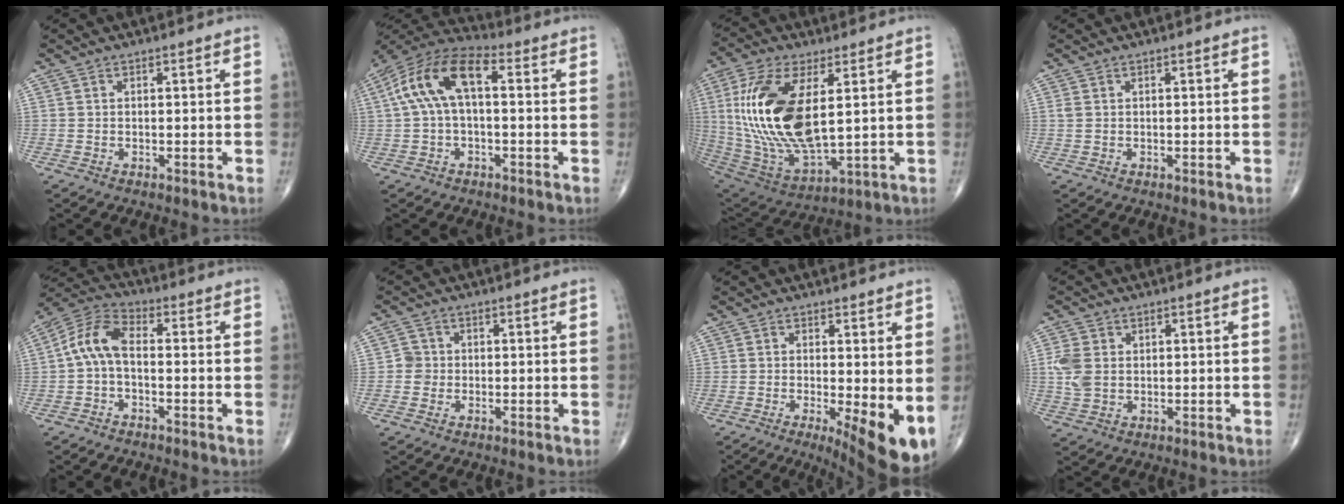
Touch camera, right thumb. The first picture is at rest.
{"total": 12.8, "force": [1.7, 6.2, 11.1], "torque": [-0.222, 0.045, 0.023]}
{"total": 22.4, "force": [3.7, 10.1, 19.7], "torque": [-0.408, -0.025, 0.079]}
{"total": 0.8, "force": [0.2, 0.5, 0.6], "torque": [-0.020, 0.005, 0.006]}
{"total": 7.8, "force": [-0.7, 4.1, 6.5], "torque": [-0.127, 0.028, -0.027]}
{"total": 2.3, "force": [-0.4, 2.2, 0.4], "torque": [0.011, 0.008, -0.014]}
{"total": 11.0, "force": [-1.5, 3.5, 10.4], "torque": [-0.142, -0.024, -0.014]}
{"total": 5.4, "force": [0.6, 4.0, 3.6], "torque": [-0.080, 0.003, 0.016]}